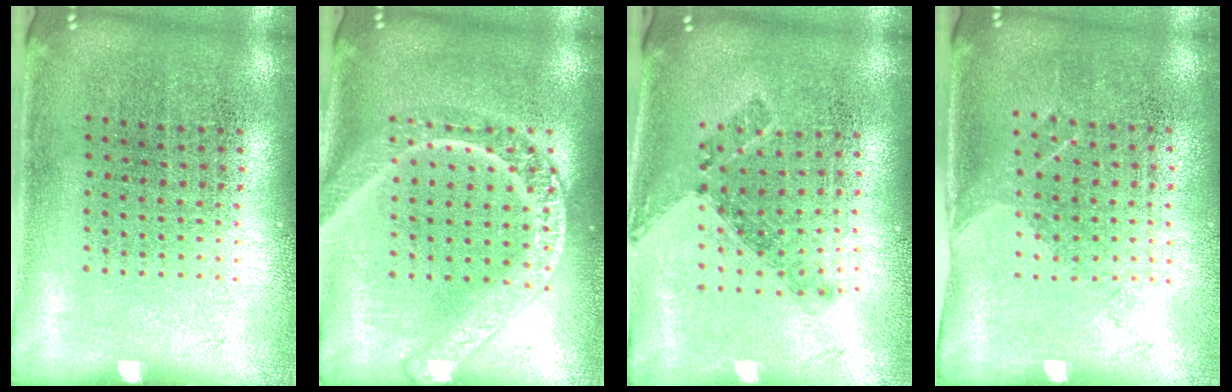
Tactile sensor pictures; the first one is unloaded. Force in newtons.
{"total": 3.4, "press": 3.4, "slide": 0.5}
{"total": 0.7, "press": 0.6, "slide": 0.3}
{"total": 1.2, "press": 1.0, "slide": 0.7}